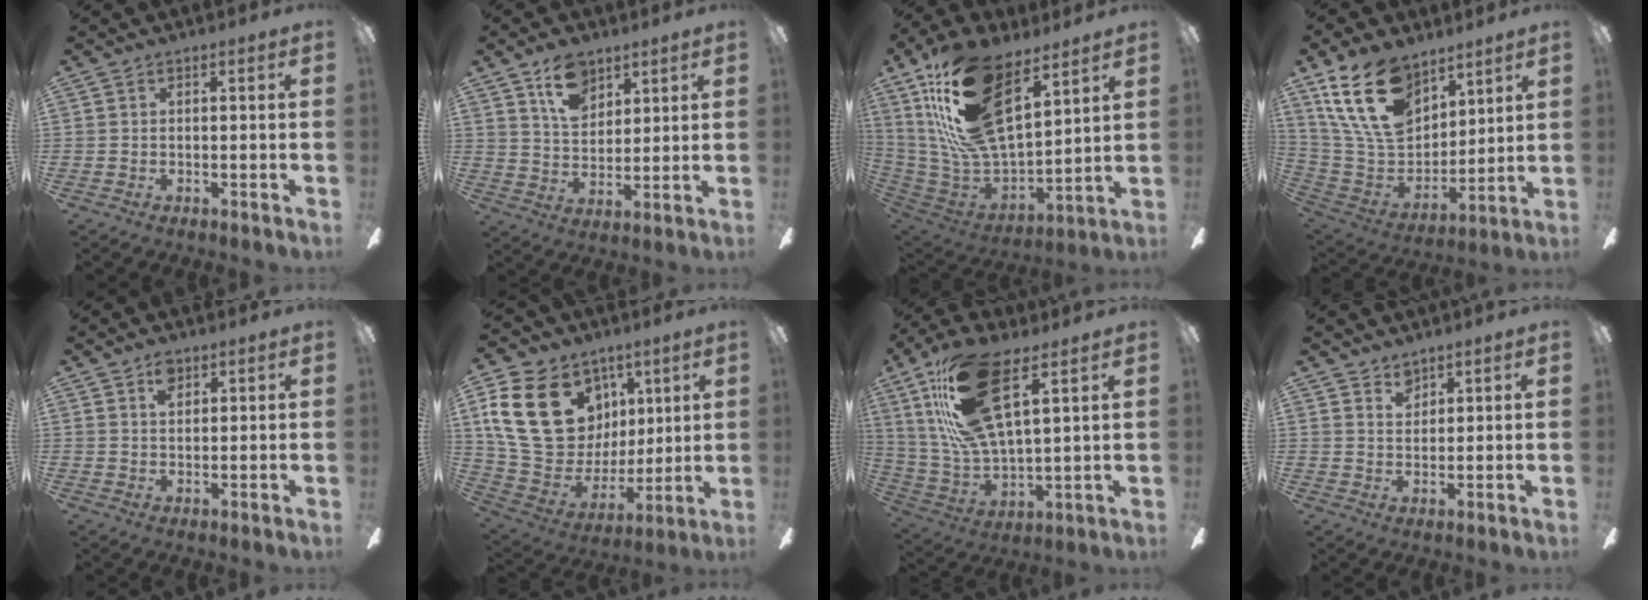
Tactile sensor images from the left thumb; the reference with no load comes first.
{"total": 10.7, "force": [6.7, 6.6, 5.2], "torque": [-0.082, -0.017, 0.123]}
{"total": 26.0, "force": [13.8, 12.7, 18.1], "torque": [-0.369, -0.069, 0.253]}
{"total": 20.9, "force": [12.6, 12.2, 11.4], "torque": [-0.249, -0.051, 0.234]}
{"total": 3.9, "force": [2.3, 2.3, 2.1], "torque": [-0.032, -0.005, 0.040]}
{"total": 26.4, "force": [8.9, 19.7, 15.1], "torque": [-0.311, -0.024, 0.179]}
{"total": 22.4, "force": [12.1, 9.0, 16.6], "torque": [-0.331, -0.036, 0.212]}
{"total": 3.4, "force": [2.8, 1.8, 0.8], "torque": [-0.005, -0.012, 0.050]}